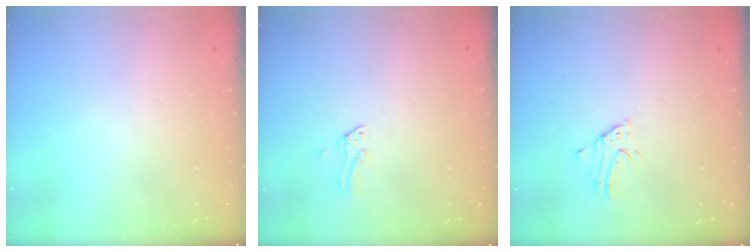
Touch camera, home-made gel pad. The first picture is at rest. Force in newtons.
{"total": 0.0}
{"total": 2.5, "press": 2.5, "slide": 0.2}